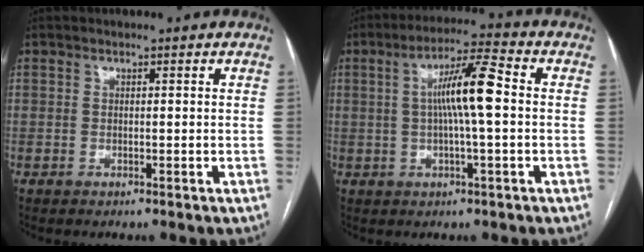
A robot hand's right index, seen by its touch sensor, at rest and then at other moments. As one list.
[{"total": 8.9, "force": [0.8, 0.5, 8.9], "torque": [-0.162, 0.016, 0.009]}]